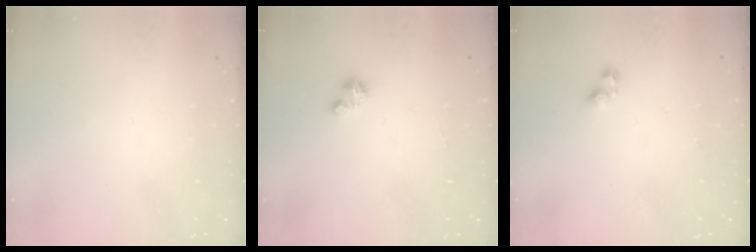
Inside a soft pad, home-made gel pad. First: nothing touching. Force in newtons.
{"total": 0.9, "press": 0.9, "slide": 0.2}
{"total": 2.9, "press": 2.9, "slide": 0.4}